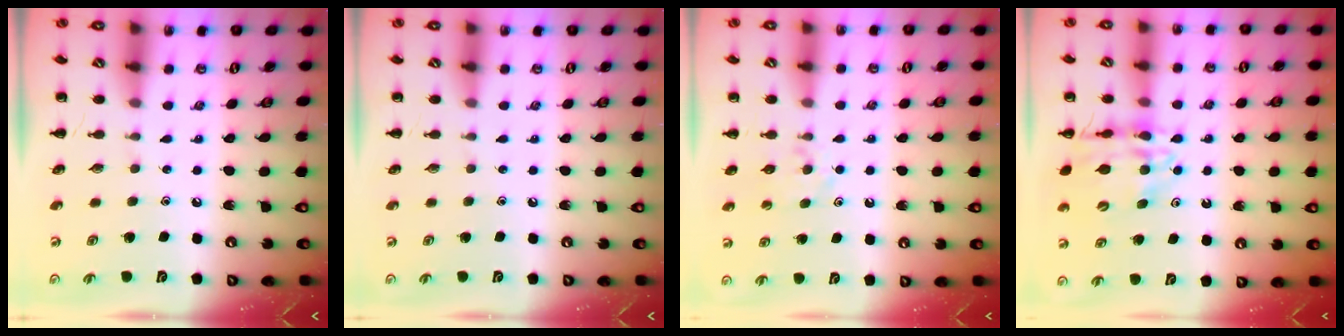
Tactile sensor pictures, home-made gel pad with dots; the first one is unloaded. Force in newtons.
{"total": 0.0}
{"total": 4.5, "press": 4.2, "slide": 1.5}
{"total": 13.1, "press": 12.6, "slide": 3.4}